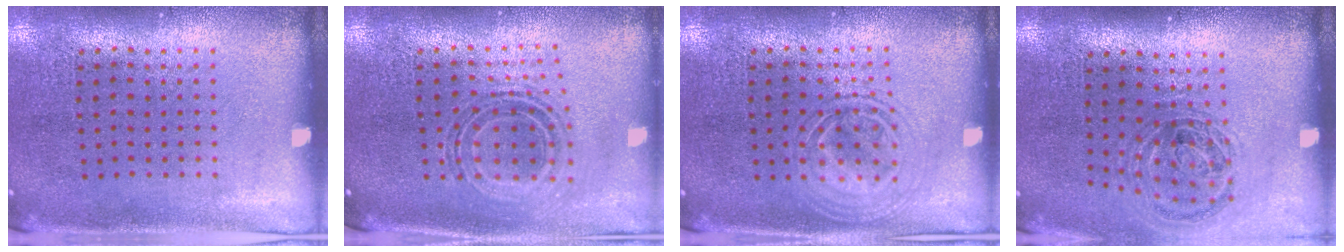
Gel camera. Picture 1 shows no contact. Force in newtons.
{"total": 0.7, "press": 0.7, "slide": 0.3}
{"total": 2.4, "press": 2.4, "slide": 0.3}
{"total": 1.2, "press": 1.1, "slide": 0.4}